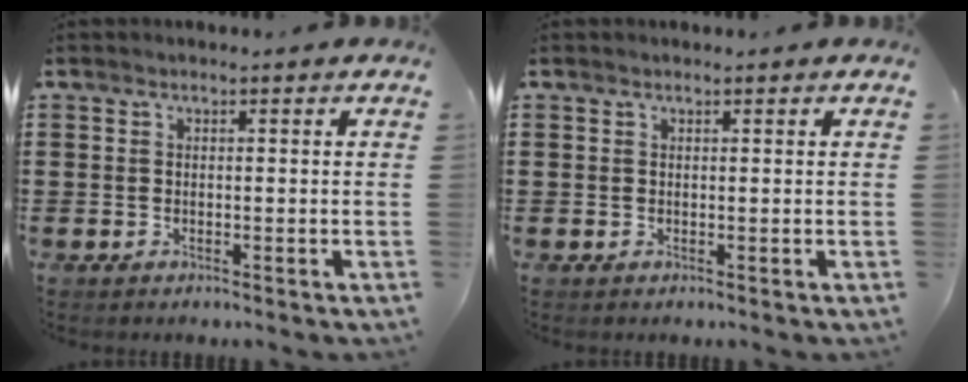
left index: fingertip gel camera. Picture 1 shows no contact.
{"total": 0.0}